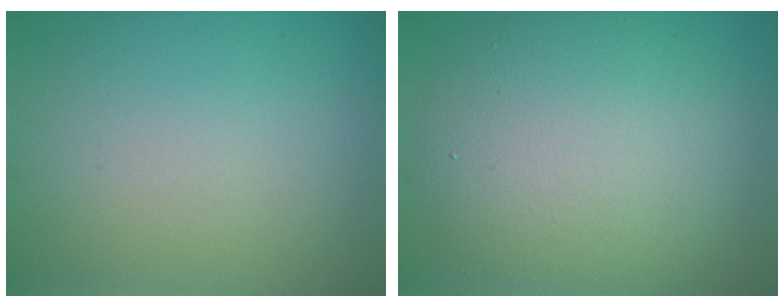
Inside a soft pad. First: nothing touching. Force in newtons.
{"total": 8.7, "press": 8.7, "slide": 0.5}